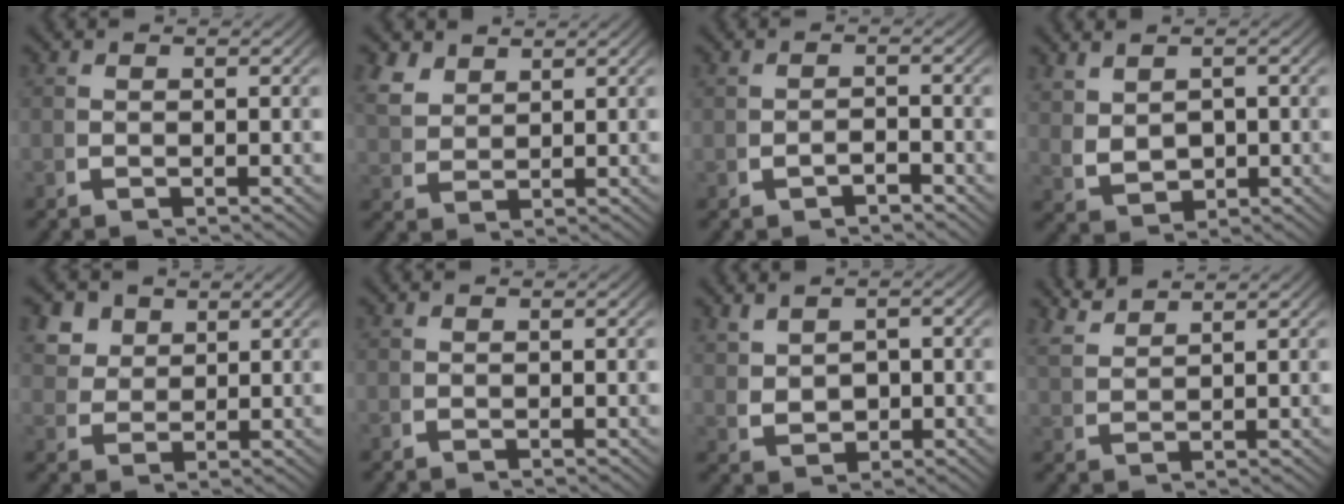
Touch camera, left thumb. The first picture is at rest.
{"total": 3.4, "force": [2.4, 1.8, 1.6], "torque": [-0.036, 0.002, 0.057]}
{"total": 1.4, "force": [-1.3, 0.3, 0.4], "torque": [-0.009, -0.001, -0.019]}
{"total": 4.0, "force": [0.7, 2.8, 2.7], "torque": [-0.063, -0.018, 0.029]}
{"total": 4.9, "force": [2.9, 3.3, 2.2], "torque": [-0.043, -0.003, 0.056]}
{"total": 0.0}
{"total": 3.4, "force": [0.8, 2.4, 2.3], "torque": [-0.049, -0.015, 0.028]}
{"total": 3.5, "force": [3.4, 0.2, 0.7], "torque": [-0.011, 0.011, 0.070]}